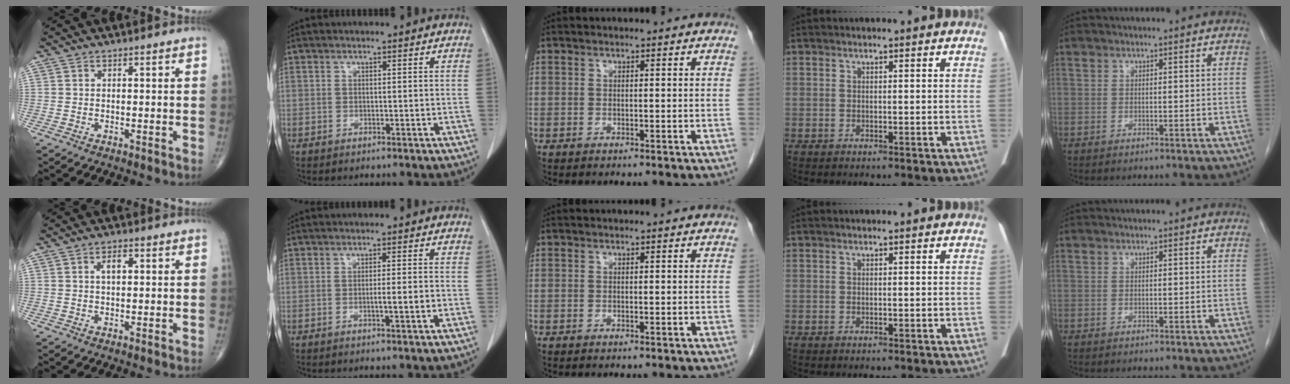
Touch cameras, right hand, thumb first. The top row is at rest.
{"thumb": {"total": 3.1, "force": [0.8, 1.6, 2.5], "torque": [-0.040, 0.004, 0.012]}, "index": {"total": 3.0, "force": [-0.8, 0.0, 2.9], "torque": [-0.048, -0.003, -0.012]}}